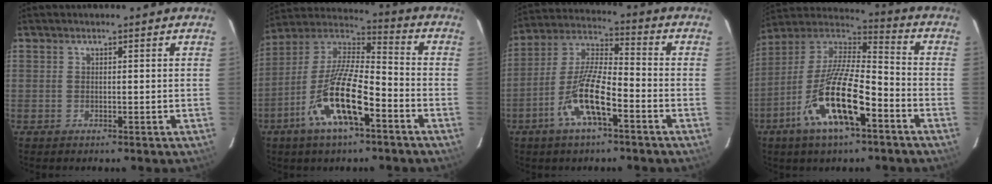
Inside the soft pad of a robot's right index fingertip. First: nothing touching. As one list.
[{"total": 16.4, "force": [-7.7, 4.8, 13.7], "torque": [-0.274, -0.016, -0.151]}, {"total": 12.0, "force": [-5.7, 3.1, 10.1], "torque": [-0.208, -0.002, -0.111]}, {"total": 18.6, "force": [-8.8, 5.6, 15.4], "torque": [-0.298, -0.024, -0.169]}]